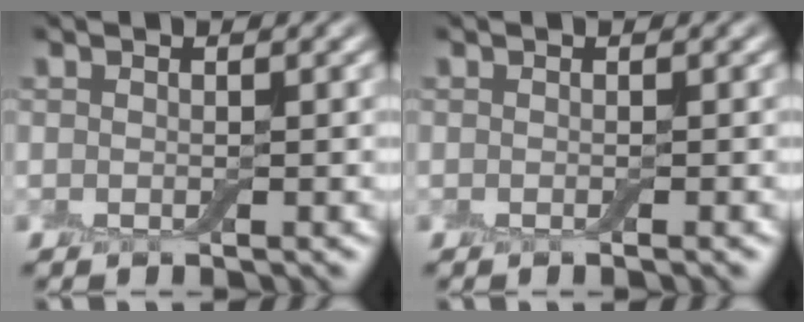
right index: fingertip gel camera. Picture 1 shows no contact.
{"total": 0.5, "force": [-0.2, 0.1, 0.5], "torque": [-0.004, 0.000, -0.005]}